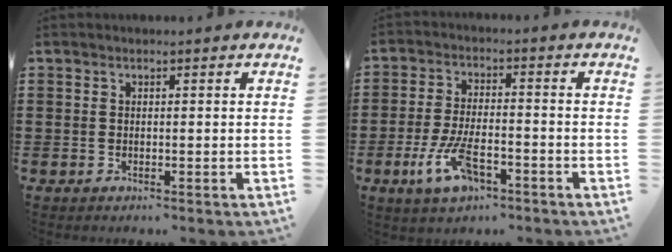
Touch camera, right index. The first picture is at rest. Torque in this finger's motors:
{"motor_torque": [2.14, 0.00, 0.27, 0.15]}